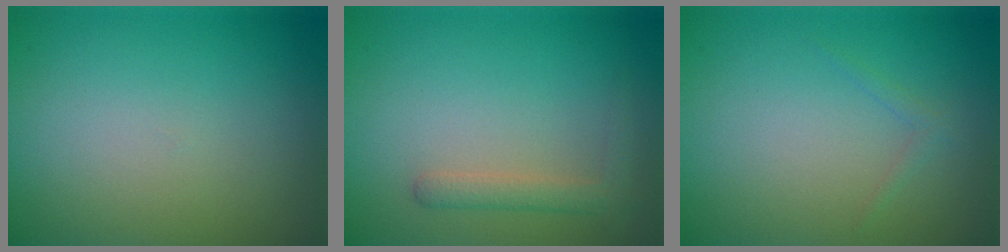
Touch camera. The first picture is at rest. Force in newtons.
{"total": 1.9, "press": 1.9, "slide": 0.1}
{"total": 0.7, "press": 0.7, "slide": 0.1}